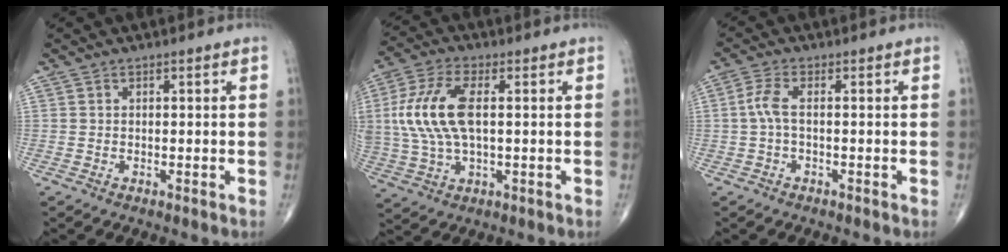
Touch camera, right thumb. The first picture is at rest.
{"total": 13.8, "force": [1.7, 6.6, 12.0], "torque": [-0.269, 0.009, 0.034]}
{"total": 3.6, "force": [-0.1, 1.2, 3.4], "torque": [-0.087, 0.007, -0.008]}